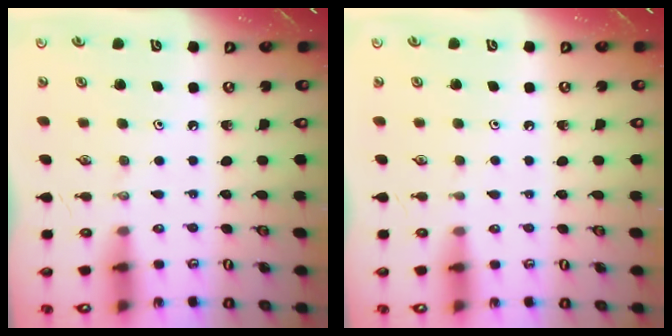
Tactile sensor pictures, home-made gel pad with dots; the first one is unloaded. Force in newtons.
{"total": 0.6, "press": 0.6, "slide": 0.1}